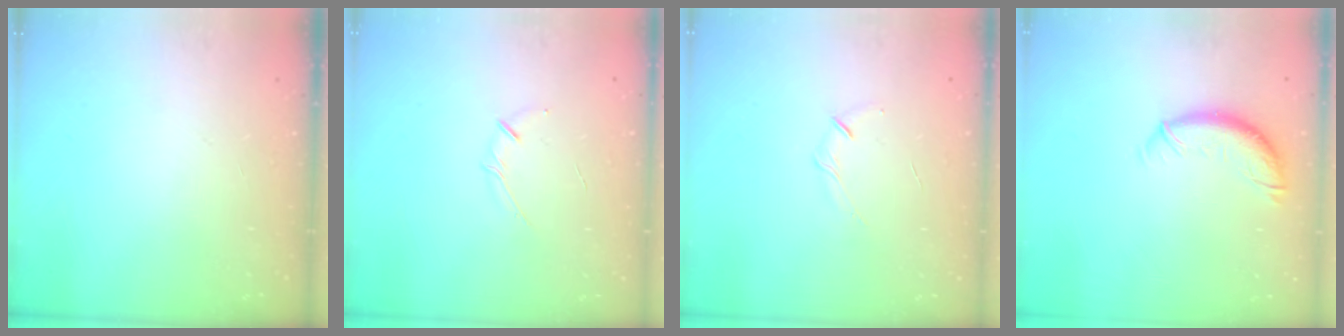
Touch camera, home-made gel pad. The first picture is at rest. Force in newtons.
{"total": 3.3, "press": 3.2, "slide": 0.6}
{"total": 3.7, "press": 3.6, "slide": 1.1}
{"total": 10.3, "press": 10.3, "slide": 0.8}